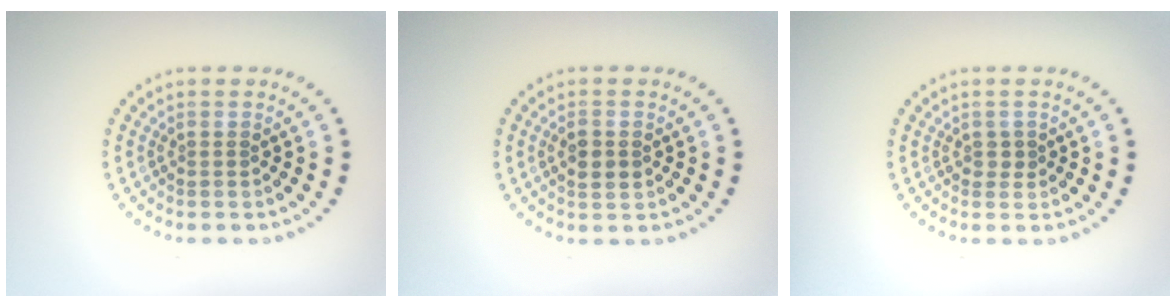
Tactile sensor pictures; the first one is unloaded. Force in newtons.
{"total": 1.9, "press": 1.9, "slide": 0.2}
{"total": 1.0, "press": 1.0, "slide": 0.3}